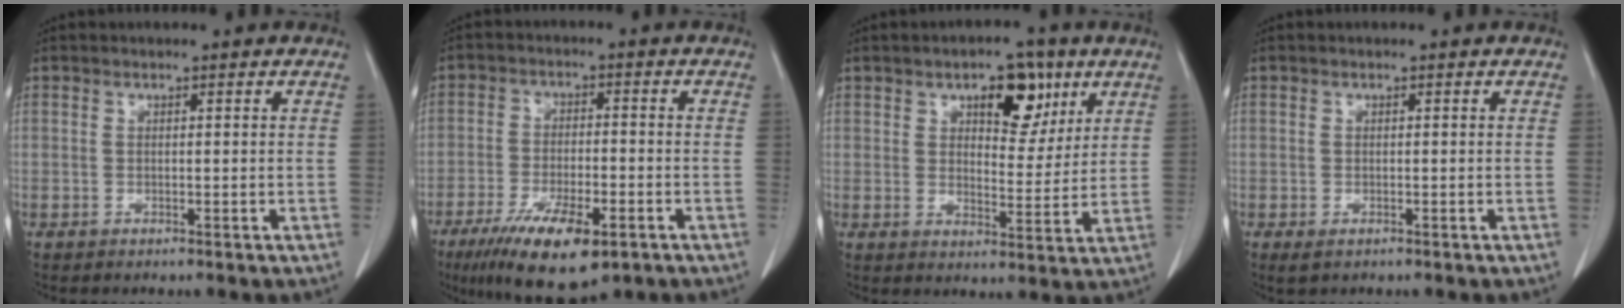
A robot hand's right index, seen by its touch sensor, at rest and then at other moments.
{"total": 12.0, "force": [-7.0, 3.6, 9.1], "torque": [-0.160, -0.020, -0.111]}
{"total": 8.5, "force": [4.4, 4.0, 6.0], "torque": [-0.079, 0.007, 0.067]}
{"total": 1.0, "force": [-0.5, 0.5, 0.7], "torque": [-0.010, -0.002, -0.001]}